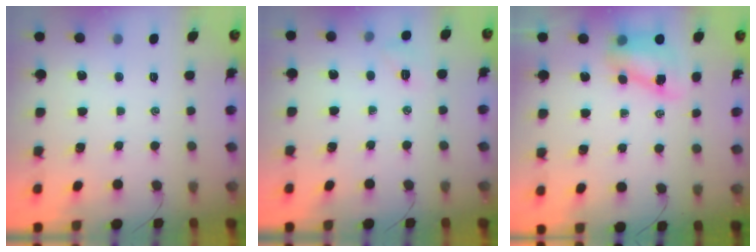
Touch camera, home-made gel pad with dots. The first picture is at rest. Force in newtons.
{"total": 6.0, "press": 5.9, "slide": 1.4}
{"total": 7.8, "press": 7.7, "slide": 1.6}